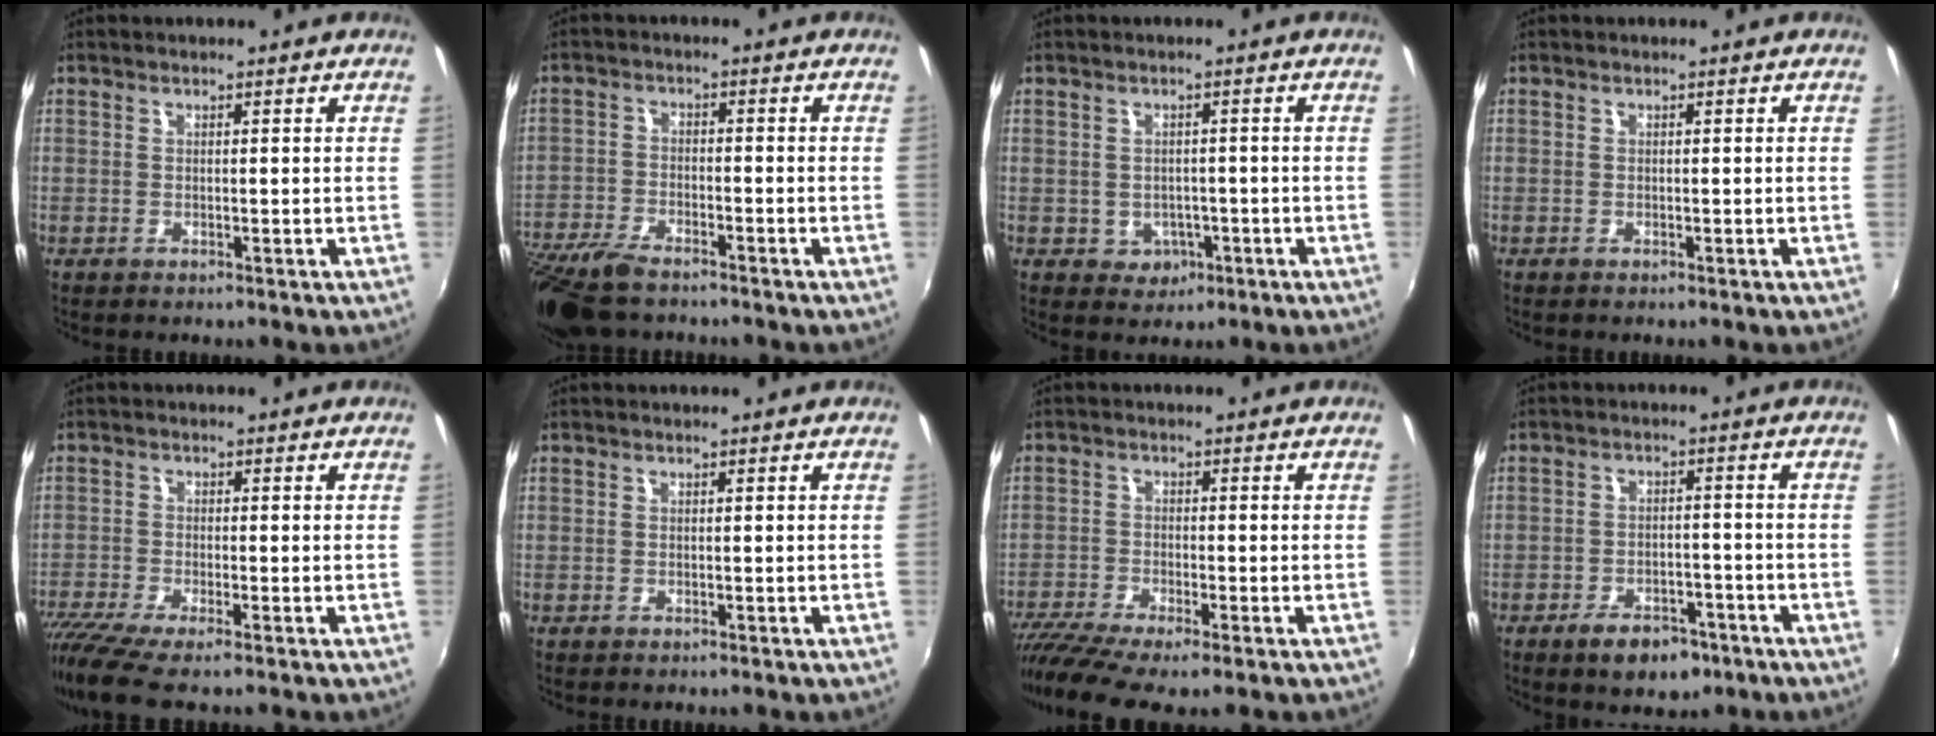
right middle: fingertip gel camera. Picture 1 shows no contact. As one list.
[{"total": 12.1, "force": [-9.8, 3.9, 6.1], "torque": [-0.152, -0.029, -0.188]}, {"total": 3.6, "force": [-1.0, 3.4, 0.9], "torque": [-0.025, 0.003, -0.004]}, {"total": 0.0}, {"total": 8.5, "force": [-6.8, 0.5, 5.1], "torque": [-0.127, -0.044, -0.124]}, {"total": 0.0}, {"total": 9.4, "force": [-7.4, 1.0, 5.7], "torque": [-0.139, -0.043, -0.132]}, {"total": 7.6, "force": [-5.0, 4.2, 4.0], "torque": [-0.090, 0.001, -0.067]}]